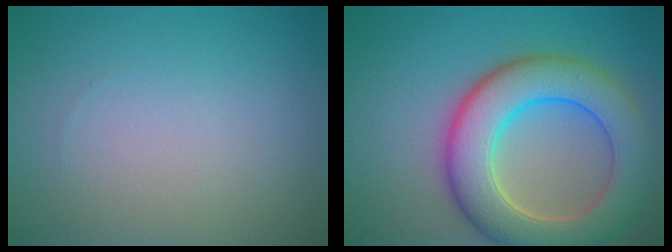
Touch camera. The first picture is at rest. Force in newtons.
{"total": 9.2, "press": 9.2, "slide": 0.6}